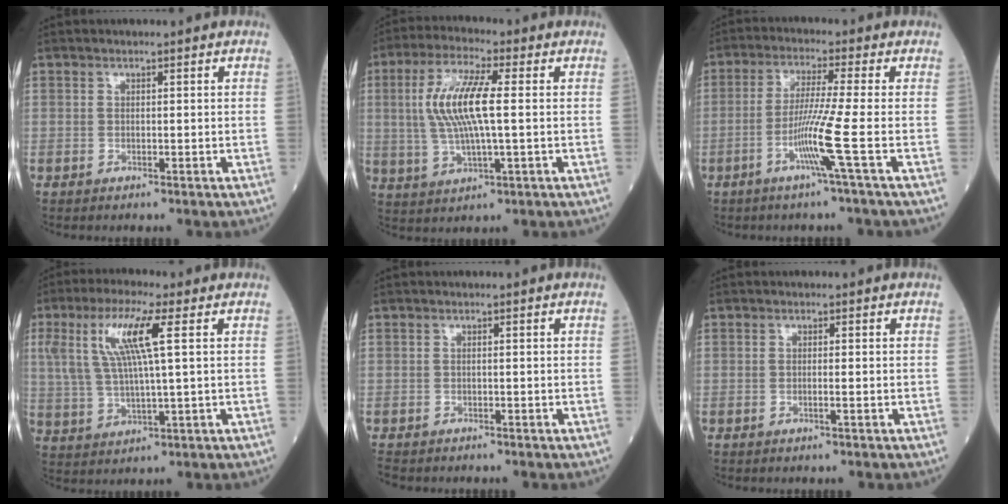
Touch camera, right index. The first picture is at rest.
{"total": 10.5, "force": [1.1, 1.9, 10.3], "torque": [-0.218, 0.007, 0.022]}
{"total": 7.2, "force": [-2.7, -2.3, 6.3], "torque": [-0.123, -0.013, -0.060]}
{"total": 10.1, "force": [3.2, 0.8, 9.6], "torque": [-0.207, 0.016, 0.062]}
{"total": 2.7, "force": [-2.3, 1.1, 0.6], "torque": [-0.012, -0.004, -0.036]}
{"total": 0.6, "force": [-0.3, -0.2, 0.6], "torque": [-0.010, 0.001, -0.006]}